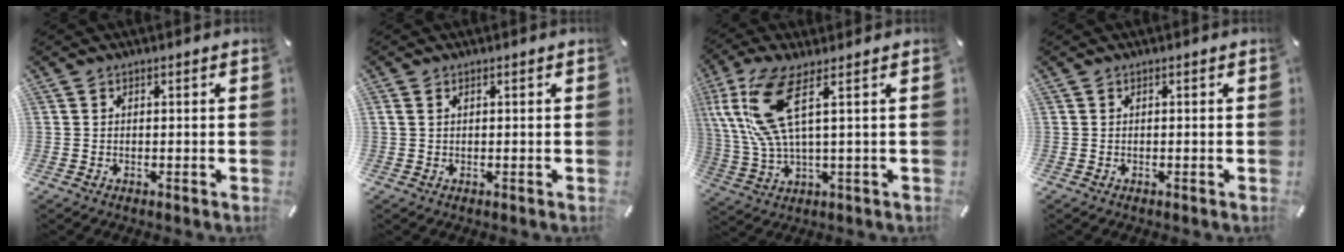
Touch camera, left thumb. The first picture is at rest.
{"total": 0.8, "force": [0.4, 0.5, 0.6], "torque": [-0.012, 0.004, 0.006]}
{"total": 13.1, "force": [4.1, 3.9, 11.9], "torque": [-0.267, -0.012, 0.070]}
{"total": 0.0}